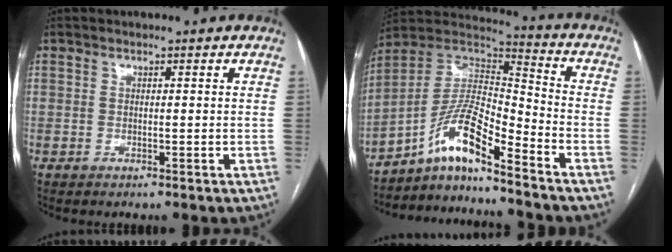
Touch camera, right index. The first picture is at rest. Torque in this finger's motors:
{"motor_torque": [0.44, -0.37, 0.00, 0.00]}